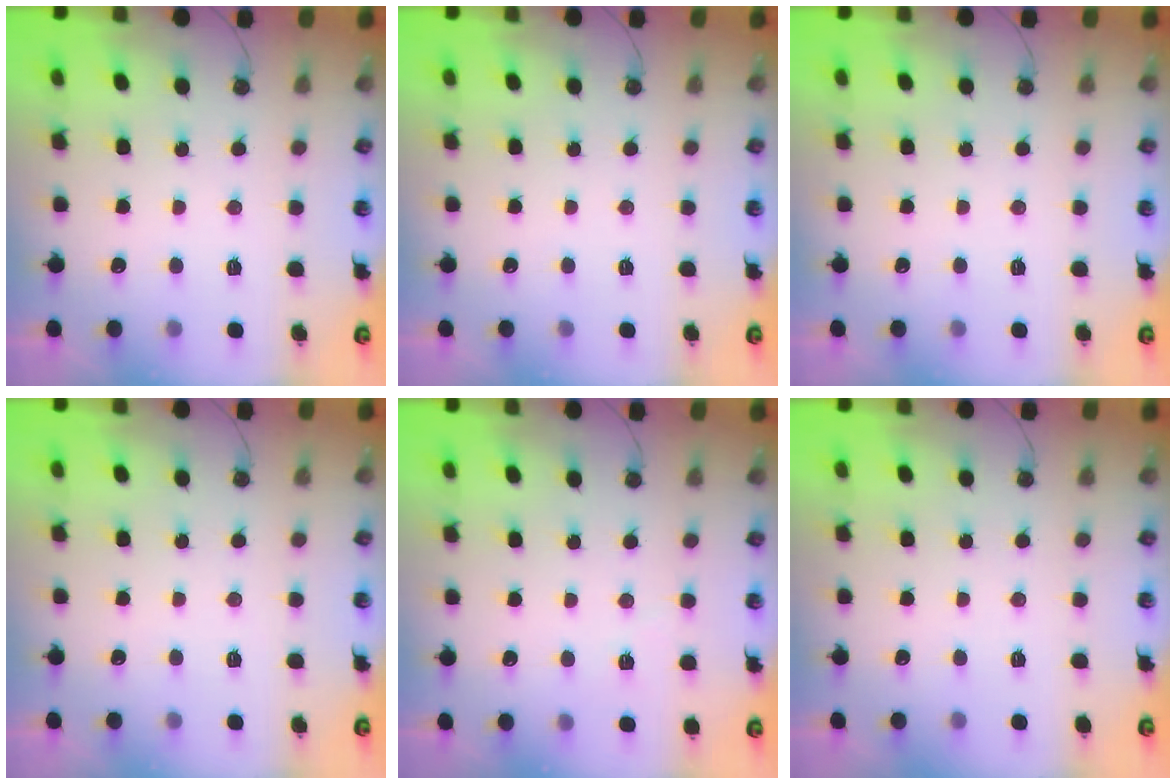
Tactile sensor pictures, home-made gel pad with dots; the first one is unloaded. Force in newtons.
{"total": 0.0}
{"total": 0.0}
{"total": 0.0}
{"total": 2.9, "press": 2.8, "slide": 0.7}
{"total": 0.0}